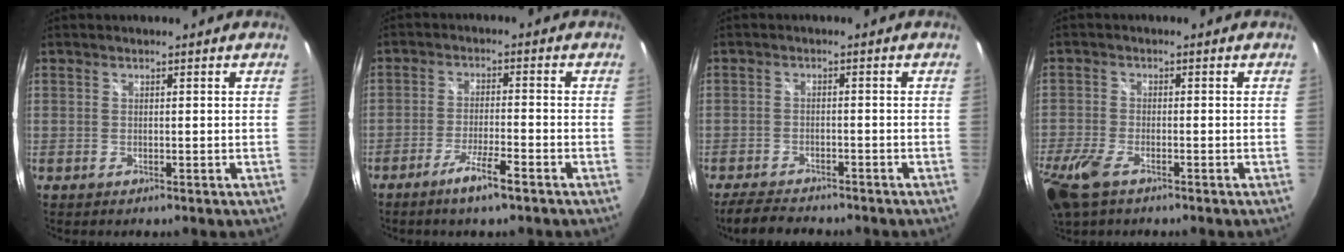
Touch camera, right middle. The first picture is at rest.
{"total": 6.1, "force": [-4.1, 0.2, 4.5], "torque": [-0.099, -0.005, -0.074]}
{"total": 6.7, "force": [-5.9, 2.0, 2.5], "torque": [-0.071, -0.008, -0.095]}
{"total": 9.6, "force": [-5.8, 4.3, 6.4], "torque": [-0.169, -0.031, -0.113]}